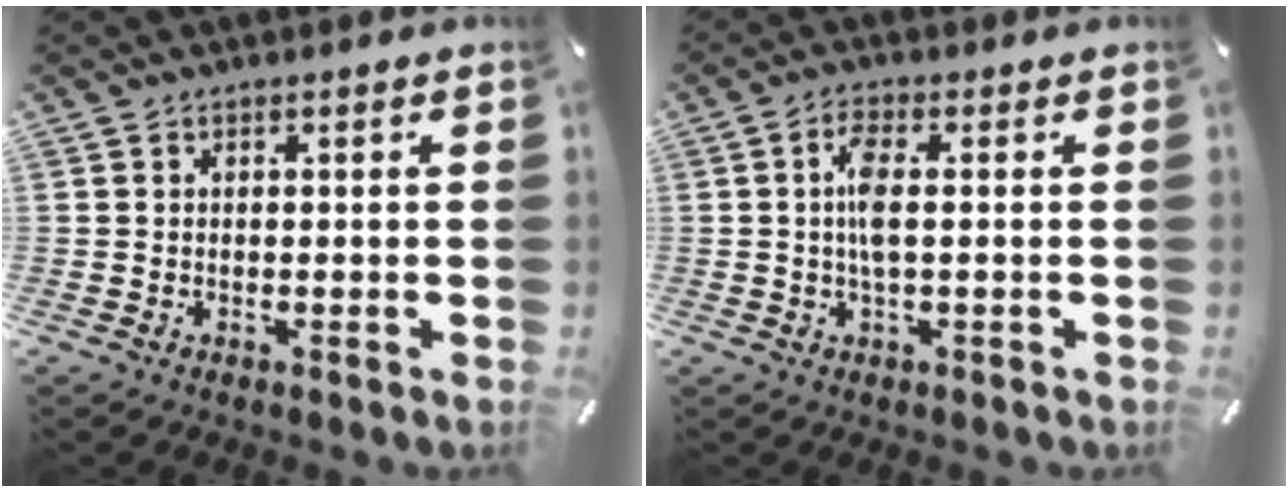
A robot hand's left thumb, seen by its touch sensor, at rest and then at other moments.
{"total": 5.5, "force": [0.3, 1.7, 5.2], "torque": [-0.106, 0.000, 0.000]}